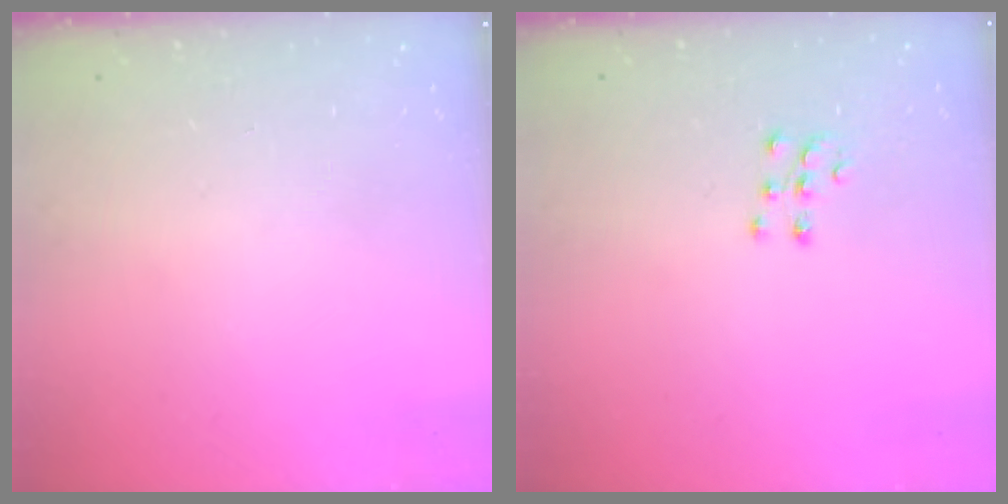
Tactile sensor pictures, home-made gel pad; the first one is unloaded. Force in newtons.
{"total": 7.6, "press": 7.6, "slide": 0.5}